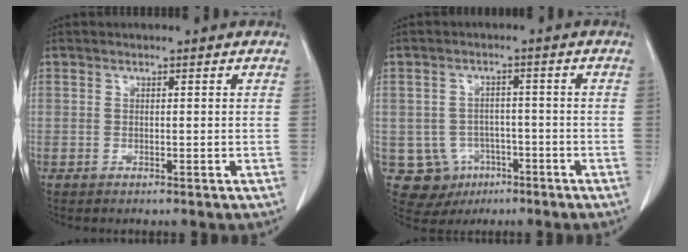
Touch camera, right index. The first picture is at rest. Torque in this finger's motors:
{"motor_torque": [-0.33, -0.04, -0.95, -0.21]}